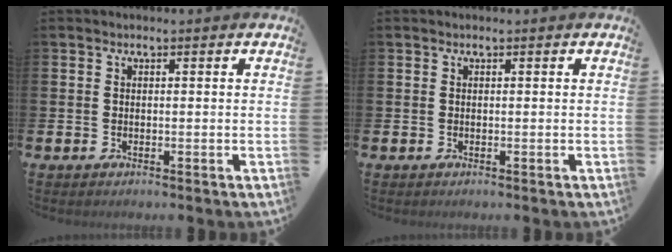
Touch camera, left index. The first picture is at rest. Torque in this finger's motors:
{"motor_torque": [0.17, 0.11, -0.03, -0.01]}